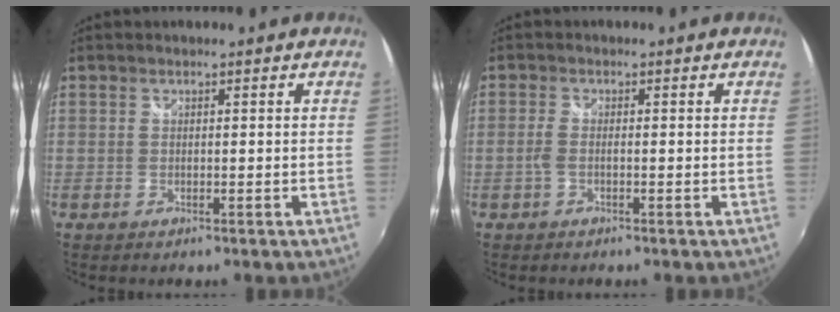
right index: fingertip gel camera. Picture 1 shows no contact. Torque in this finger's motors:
{"motor_torque": [0.32, -0.01, 0.14, 0.06]}